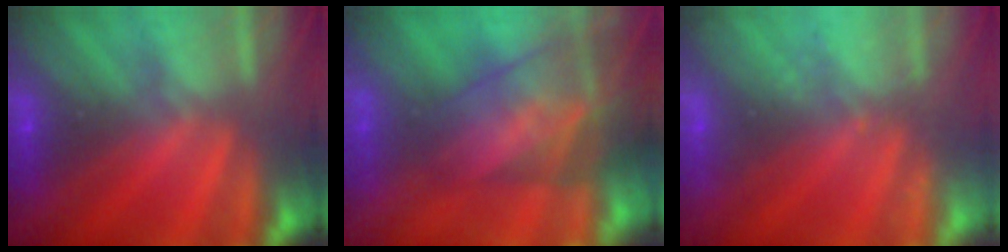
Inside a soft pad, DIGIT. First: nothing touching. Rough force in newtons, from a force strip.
{"total": 7.7}
{"total": 2.4}